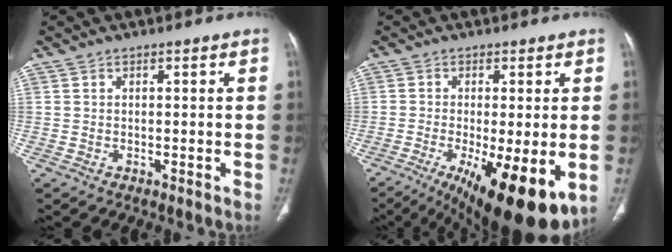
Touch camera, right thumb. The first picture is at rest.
{"total": 16.2, "force": [-5.5, 4.5, 14.5], "torque": [-0.199, -0.028, -0.072]}